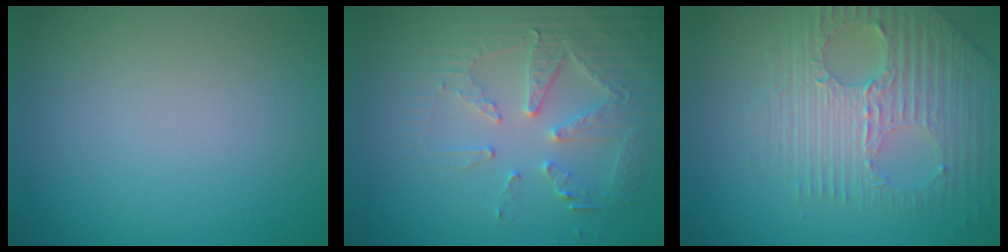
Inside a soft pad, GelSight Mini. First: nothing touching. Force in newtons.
{"total": 4.2, "press": 4.1, "slide": 1.0}
{"total": 7.1, "press": 4.8, "slide": 5.2}